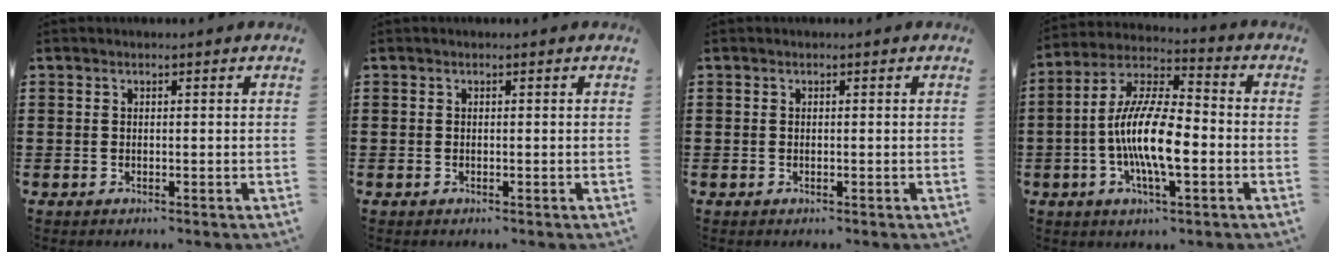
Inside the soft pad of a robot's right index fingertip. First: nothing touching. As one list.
[{"total": 0.0}, {"total": 0.0}, {"total": 12.1, "force": [-2.6, 3.7, 11.2], "torque": [-0.235, -0.010, -0.050]}]